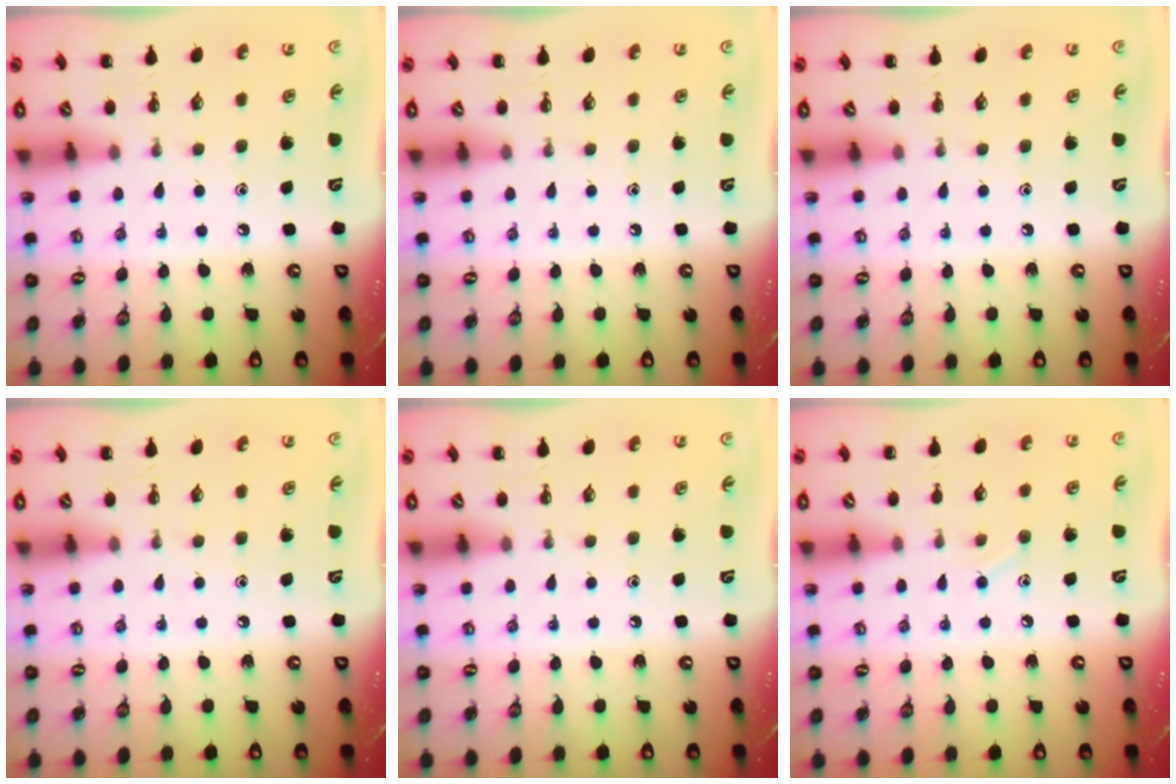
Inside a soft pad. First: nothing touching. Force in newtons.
{"total": 0.0}
{"total": 0.0}
{"total": 0.0}
{"total": 0.0}
{"total": 6.2, "press": 5.9, "slide": 2.0}